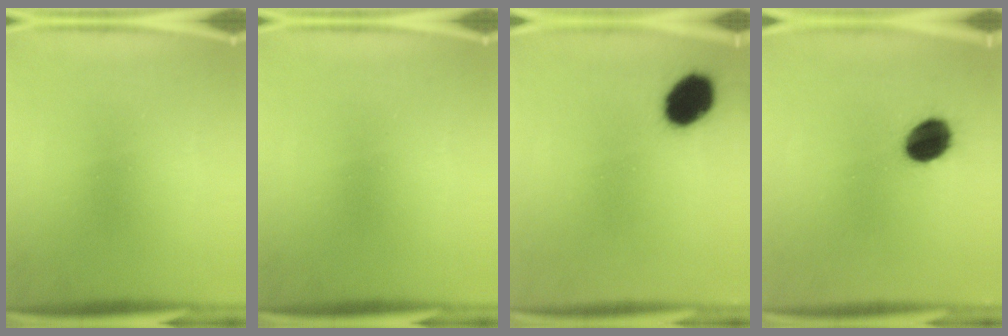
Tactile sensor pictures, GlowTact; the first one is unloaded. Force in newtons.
{"total": 0.0}
{"total": 10.1}
{"total": 9.4}